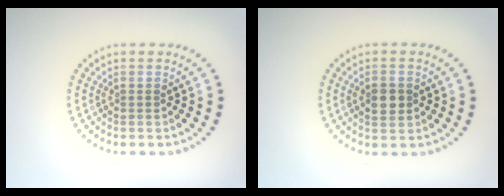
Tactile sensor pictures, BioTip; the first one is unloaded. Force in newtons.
{"total": 2.7, "press": 2.7, "slide": 0.1}